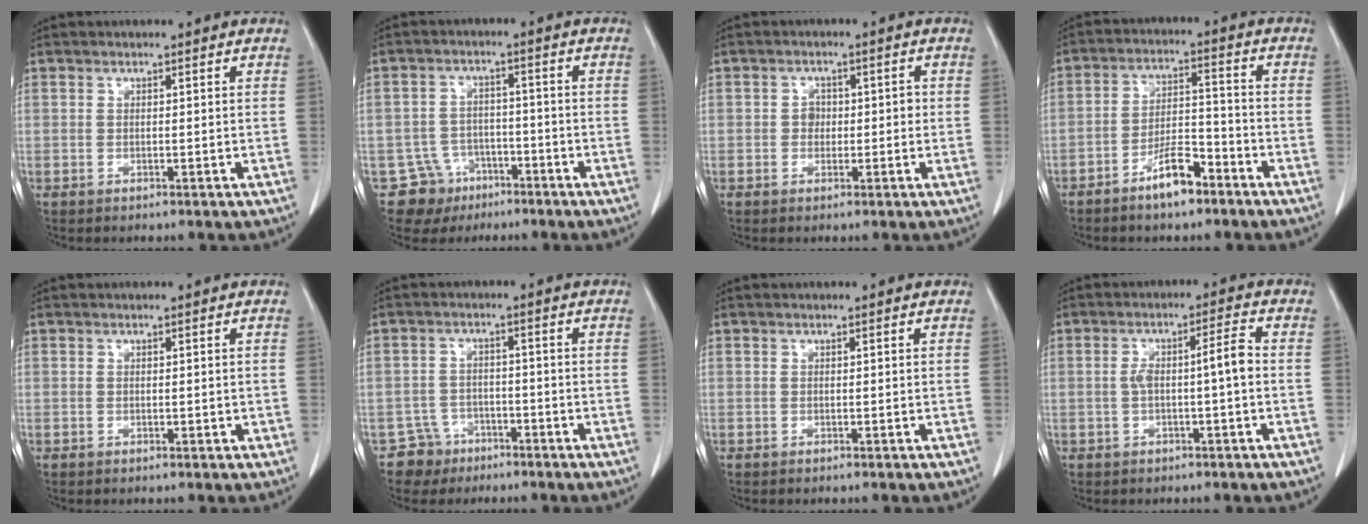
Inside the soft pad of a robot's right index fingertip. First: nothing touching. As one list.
[{"total": 6.1, "force": [-3.6, 4.9, -0.2], "torque": [0.015, 0.011, -0.052]}, {"total": 2.5, "force": [-0.2, 2.0, 1.5], "torque": [-0.017, 0.009, -0.004]}, {"total": 7.2, "force": [-4.9, 2.1, 4.9], "torque": [-0.087, 0.009, -0.085]}, {"total": 0.7, "force": [0.0, 0.5, 0.5], "torque": [-0.007, 0.002, 0.004]}, {"total": 4.2, "force": [-2.8, 3.1, -0.5], "torque": [0.019, 0.013, -0.044]}, {"total": 0.0}, {"total": 5.3, "force": [-0.4, 0.4, 5.3], "torque": [-0.096, 0.022, -0.004]}]